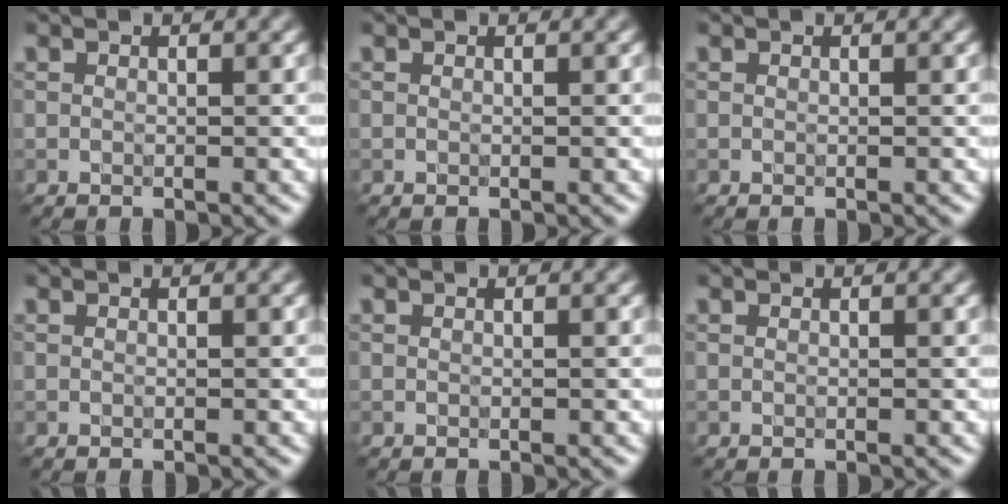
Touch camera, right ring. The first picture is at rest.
{"total": 0.0}
{"total": 0.0}
{"total": 0.0}
{"total": 0.0}
{"total": 0.0}